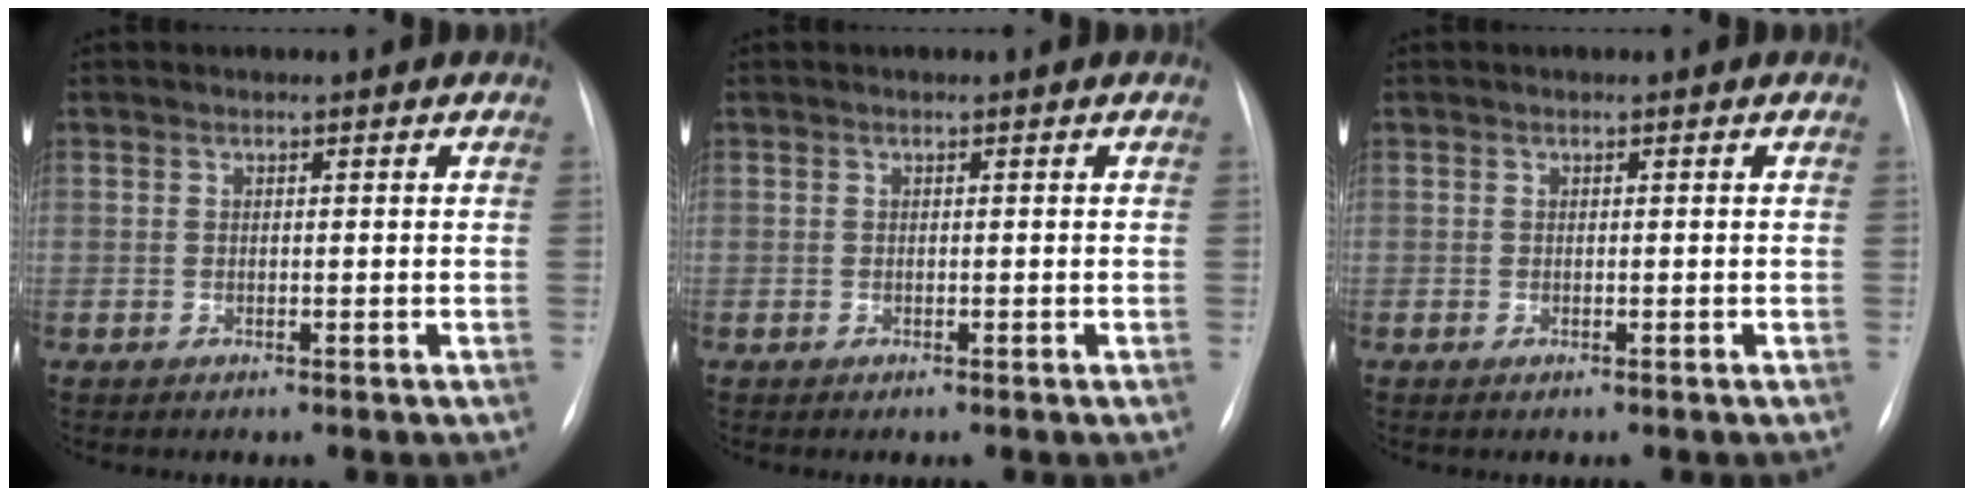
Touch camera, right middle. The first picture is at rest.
{"total": 0.0}
{"total": 0.0}